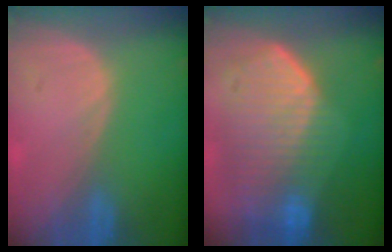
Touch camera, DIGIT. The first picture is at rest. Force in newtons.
{"total": 10.8, "press": 9.5, "slide": 5.2}